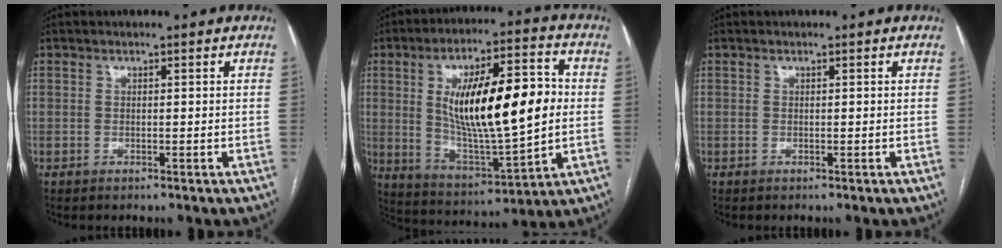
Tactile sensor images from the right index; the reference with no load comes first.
{"total": 20.5, "force": [2.1, 5.1, 19.8], "torque": [-0.344, 0.010, 0.042]}
{"total": 0.0}